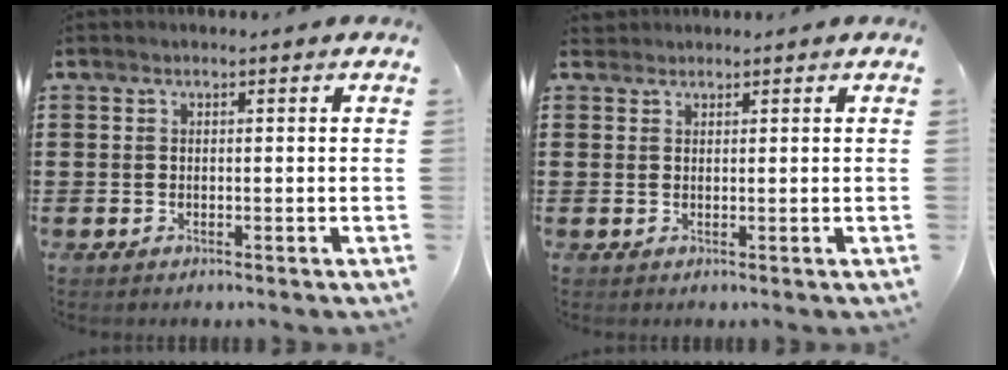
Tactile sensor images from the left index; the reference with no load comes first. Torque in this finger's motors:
{"motor_torque": [0.01, -0.01, -0.05, -0.03]}